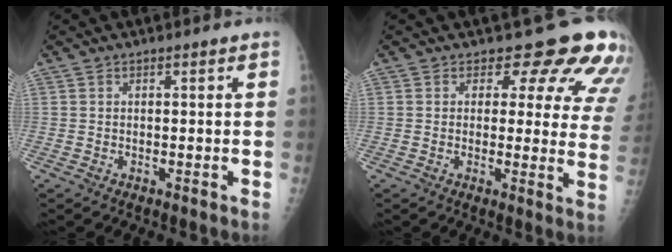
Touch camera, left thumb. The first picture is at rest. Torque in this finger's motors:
{"motor_torque": [0.26, 0.45, -0.12, -0.36, 0.08]}